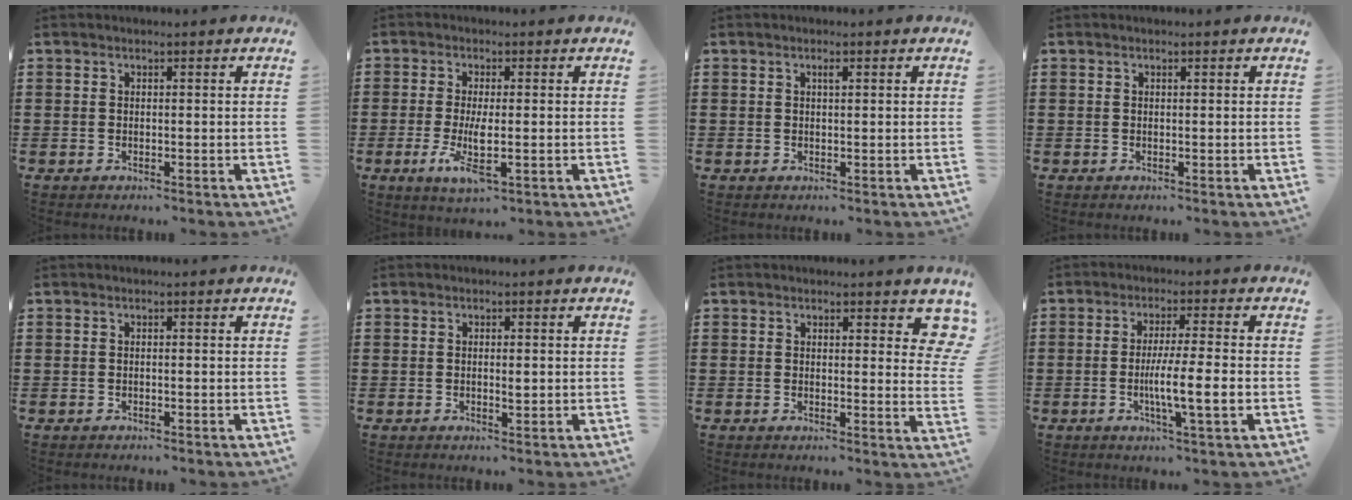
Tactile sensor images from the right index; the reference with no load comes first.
{"total": 5.7, "force": [-1.4, 1.4, 5.3], "torque": [-0.117, -0.018, -0.029]}
{"total": 0.7, "force": [0.3, 0.1, 0.7], "torque": [-0.014, 0.002, 0.006]}
{"total": 0.0}
{"total": 0.0}
{"total": 1.4, "force": [0.0, 0.3, 1.4], "torque": [-0.026, -0.001, 0.000]}
{"total": 3.5, "force": [2.6, 1.4, 2.0], "torque": [-0.016, -0.007, 0.041]}
{"total": 7.1, "force": [-1.4, 0.2, 6.9], "torque": [-0.117, -0.010, -0.026]}